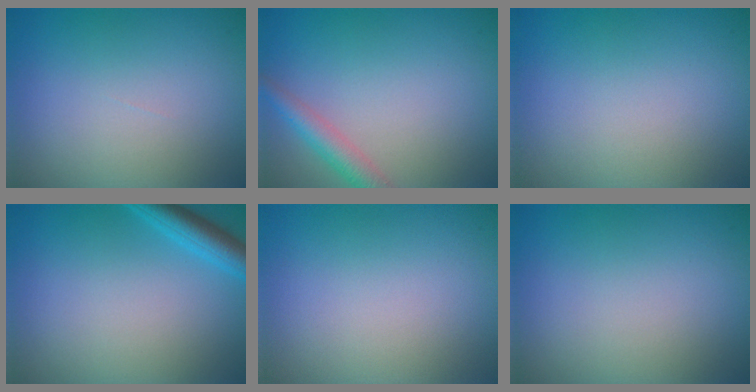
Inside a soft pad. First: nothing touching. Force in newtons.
{"total": 2.7, "press": 2.7, "slide": 0.2}
{"total": 0.0}
{"total": 2.8, "press": 2.8, "slide": 0.2}
{"total": 0.0}
{"total": 0.0}